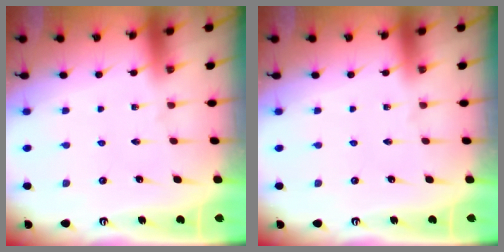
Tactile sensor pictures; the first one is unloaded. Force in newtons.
{"total": 0.0}